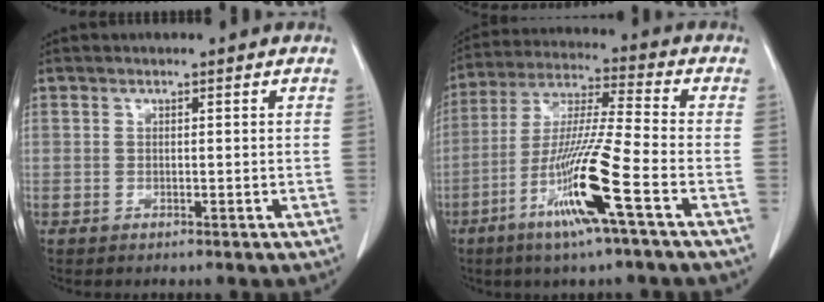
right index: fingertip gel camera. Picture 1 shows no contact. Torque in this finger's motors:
{"motor_torque": [1.84, -0.31, 1.05, 0.17]}